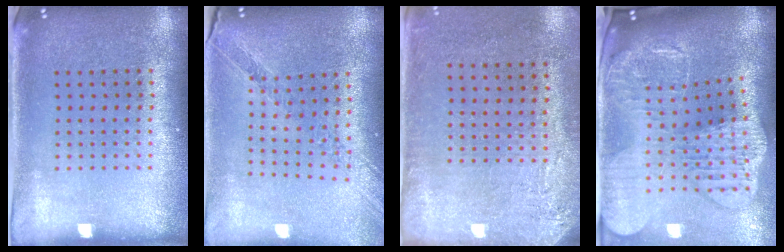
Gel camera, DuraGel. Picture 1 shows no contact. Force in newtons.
{"total": 1.1, "press": 1.1, "slide": 0.1}
{"total": 2.8, "press": 2.3, "slide": 1.5}
{"total": 4.0, "press": 3.1, "slide": 2.6}